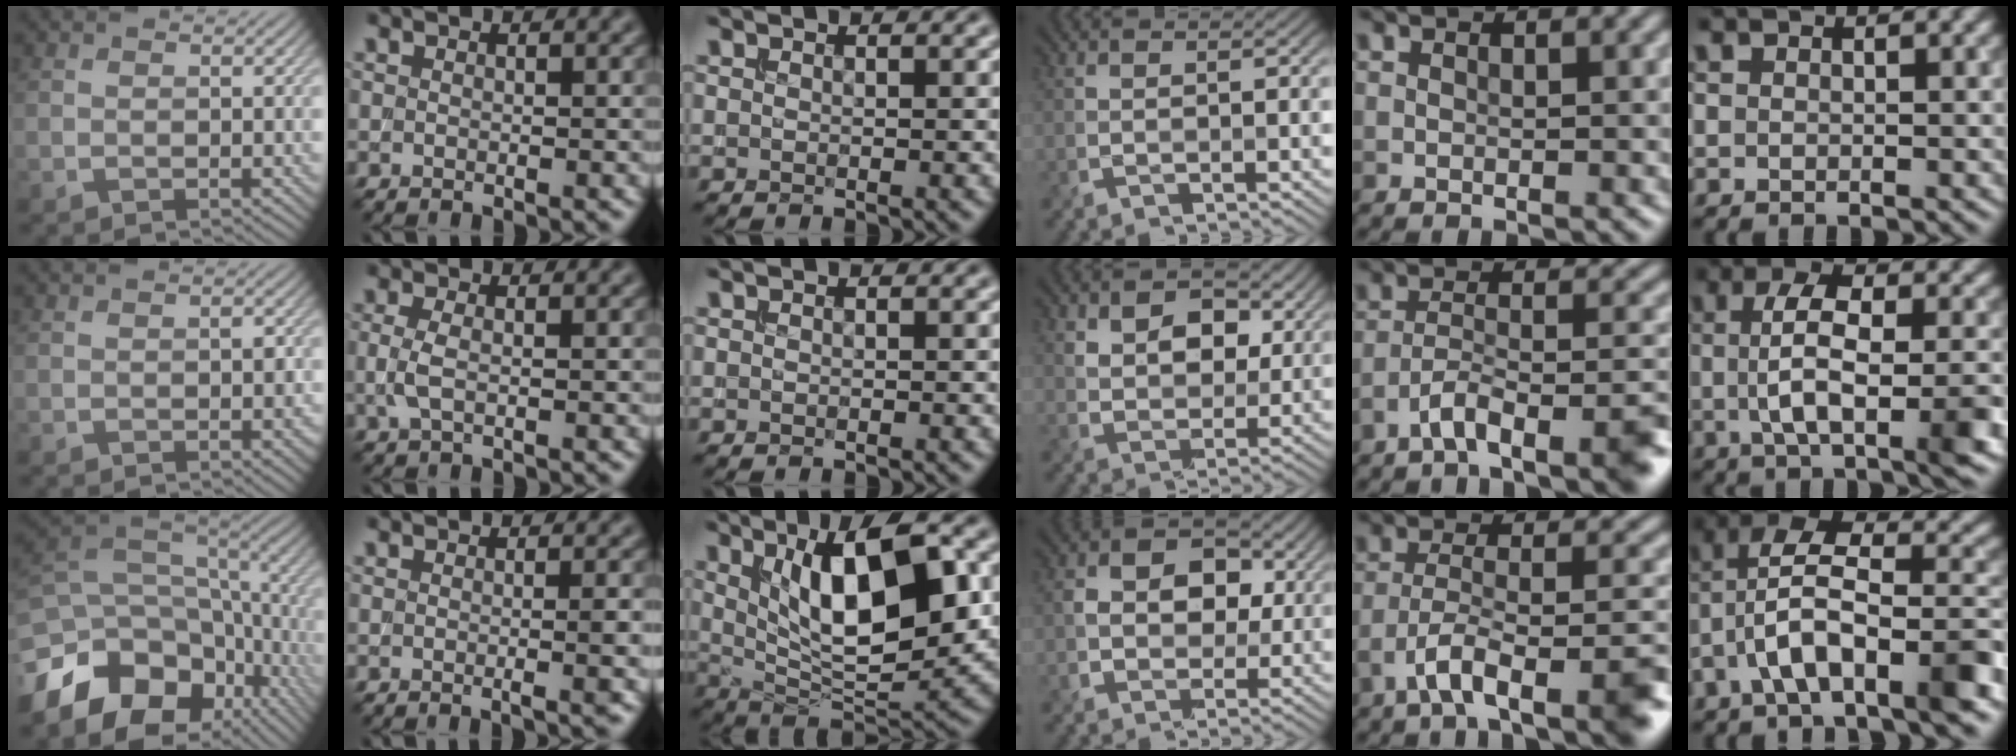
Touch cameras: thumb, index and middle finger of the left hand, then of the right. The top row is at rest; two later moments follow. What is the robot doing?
{"motion": "insert", "object": "backpack"}